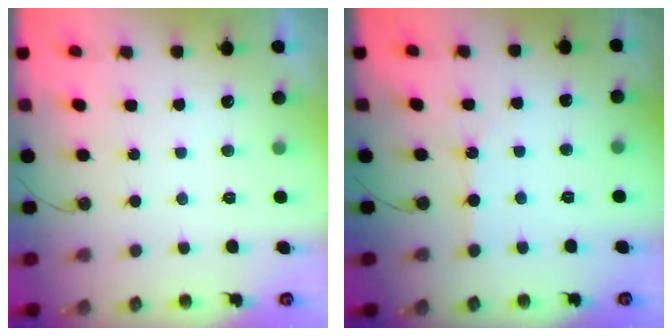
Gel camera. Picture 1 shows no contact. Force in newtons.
{"total": 1.4, "press": 1.3, "slide": 0.3}